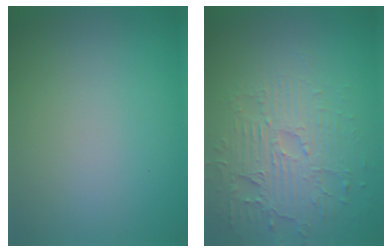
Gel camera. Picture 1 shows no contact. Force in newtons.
{"total": 4.1, "press": 3.8, "slide": 1.5}